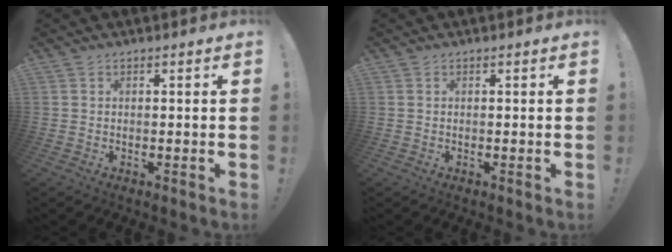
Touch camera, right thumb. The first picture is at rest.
{"total": 0.0}